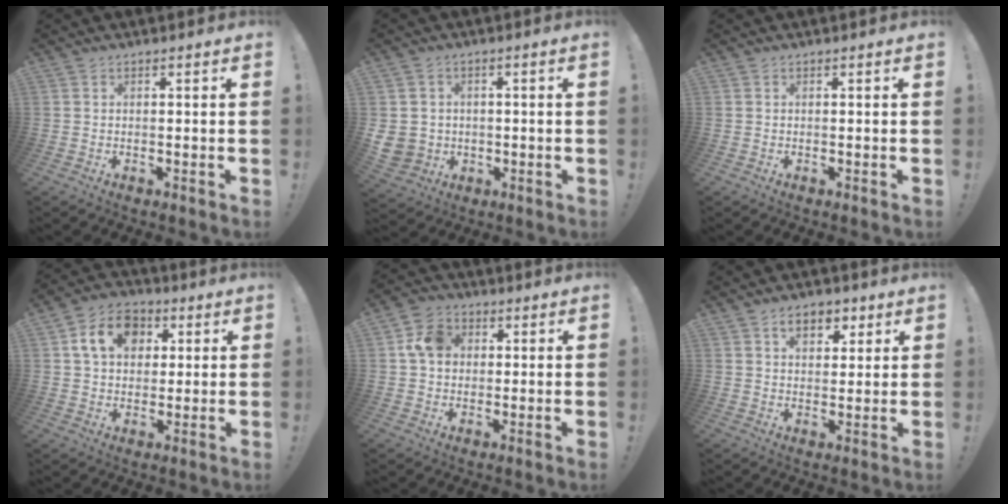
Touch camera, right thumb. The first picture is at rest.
{"total": 6.1, "force": [0.1, 5.8, 1.6], "torque": [-0.042, -0.003, 0.004]}
{"total": 0.0}
{"total": 12.4, "force": [4.0, 9.6, 6.8], "torque": [-0.109, 0.005, 0.079]}
{"total": 9.0, "force": [1.8, 7.4, 4.8], "torque": [-0.084, 0.021, 0.041]}
{"total": 7.6, "force": [3.7, 5.0, 4.3], "torque": [-0.056, -0.004, 0.066]}